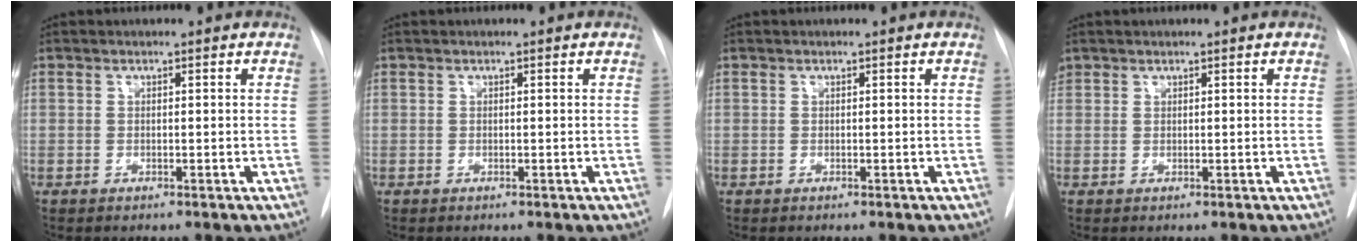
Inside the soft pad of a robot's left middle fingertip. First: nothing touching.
{"total": 0.0}
{"total": 0.0}
{"total": 1.0, "force": [0.7, 0.7, 0.0], "torque": [0.000, 0.014, 0.013]}